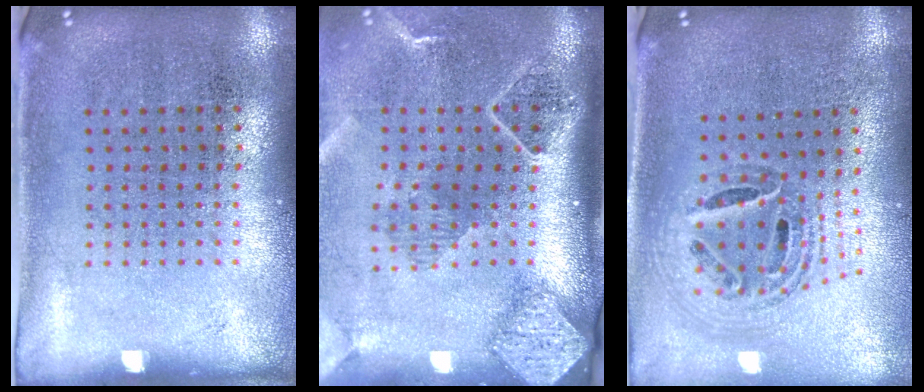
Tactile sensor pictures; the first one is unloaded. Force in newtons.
{"total": 2.7, "press": 2.0, "slide": 1.8}
{"total": 1.3, "press": 1.2, "slide": 0.5}